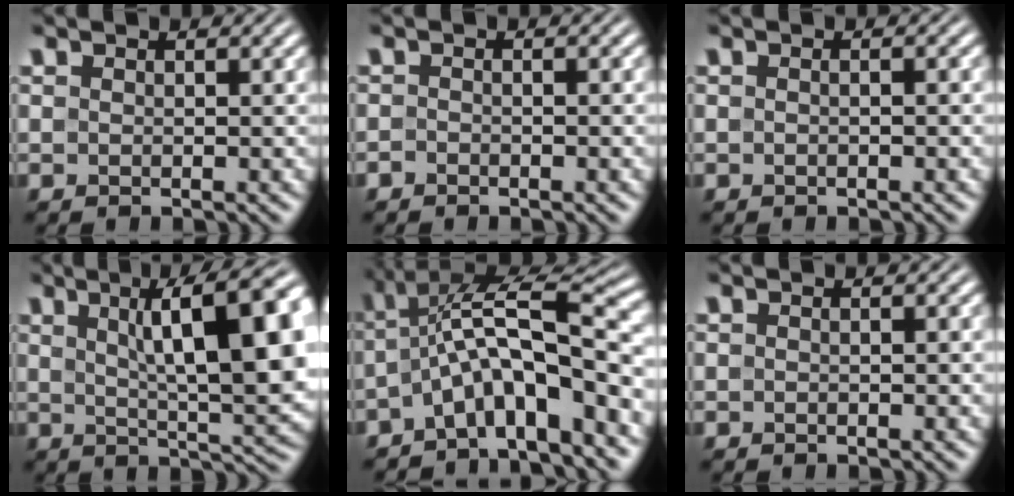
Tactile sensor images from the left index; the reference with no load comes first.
{"total": 0.6, "force": [-0.5, 0.2, 0.3], "torque": [-0.006, -0.005, -0.012]}
{"total": 1.5, "force": [0.6, 0.8, 1.2], "torque": [-0.014, 0.011, -0.010]}
{"total": 13.5, "force": [3.6, 4.1, 12.3], "torque": [-0.155, 0.006, 0.055]}
{"total": 9.5, "force": [-2.5, 2.8, 8.7], "torque": [-0.143, 0.020, -0.058]}
{"total": 0.6, "force": [0.2, 0.2, 0.5], "torque": [-0.004, -0.002, -0.005]}